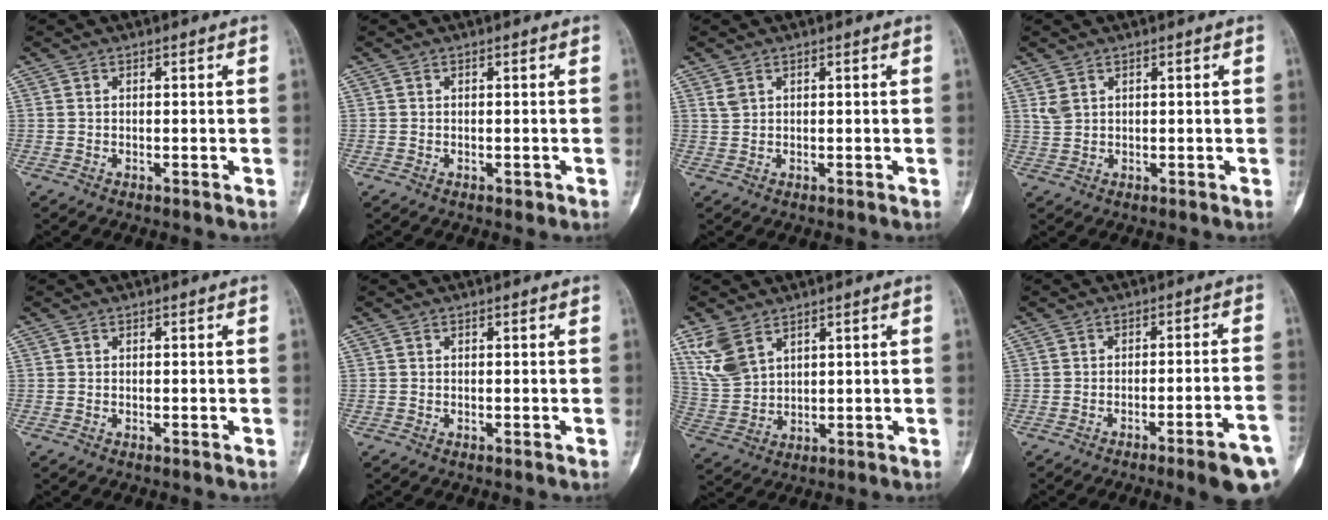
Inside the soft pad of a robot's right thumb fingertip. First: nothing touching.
{"total": 0.6, "force": [-0.3, 0.4, 0.3], "torque": [0.006, 0.002, -0.004]}
{"total": 1.1, "force": [0.5, 0.7, 0.7], "torque": [-0.011, 0.006, 0.015]}
{"total": 1.9, "force": [0.9, 1.2, 1.2], "torque": [-0.025, 0.005, 0.027]}
{"total": 0.0}
{"total": 0.0}
{"total": 7.5, "force": [4.4, 4.3, 4.3], "torque": [-0.087, -0.009, 0.105]}
{"total": 9.8, "force": [-5.8, 0.6, 7.8], "torque": [-0.098, 0.027, -0.075]}